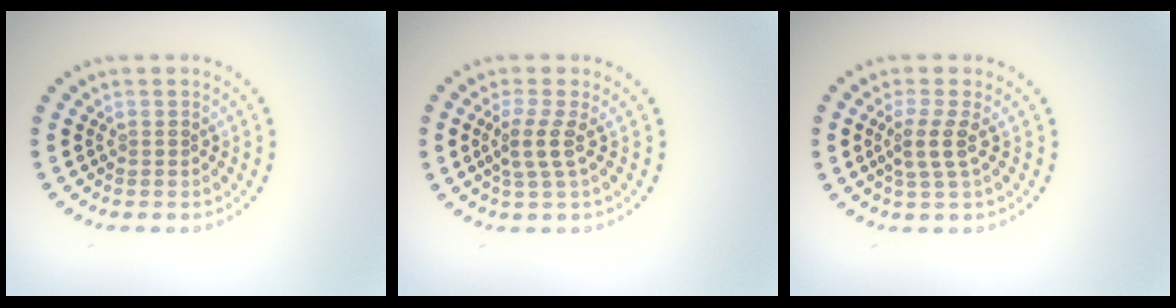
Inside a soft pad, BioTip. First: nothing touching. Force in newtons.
{"total": 2.1, "press": 1.6, "slide": 1.4}
{"total": 2.3, "press": 1.8, "slide": 1.5}